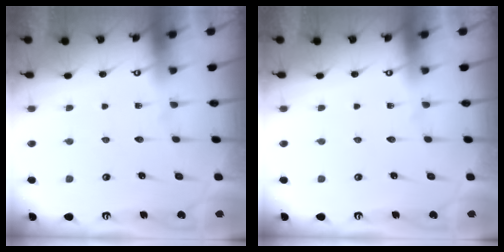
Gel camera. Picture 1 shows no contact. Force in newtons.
{"total": 0.0}